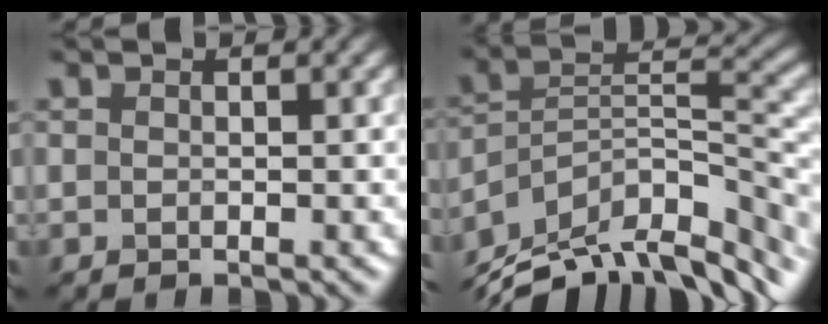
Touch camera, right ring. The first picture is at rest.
{"total": 12.9, "force": [-10.5, 4.4, 6.2], "torque": [-0.125, 0.018, -0.171]}